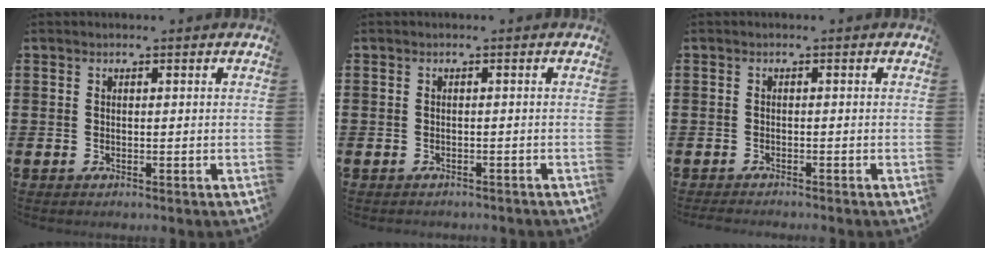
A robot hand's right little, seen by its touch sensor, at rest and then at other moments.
{"total": 0.6, "force": [-0.6, 0.1, 0.0], "torque": [-0.002, -0.003, -0.012]}
{"total": 0.8, "force": [-0.8, -0.1, 0.3], "torque": [-0.005, -0.002, -0.016]}